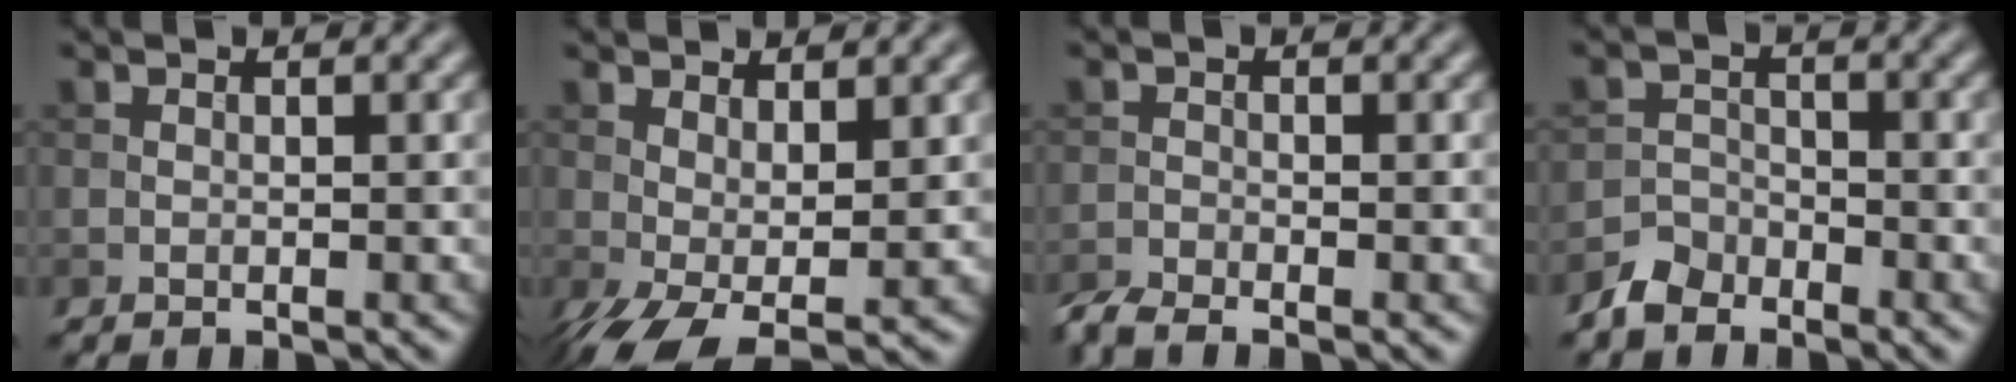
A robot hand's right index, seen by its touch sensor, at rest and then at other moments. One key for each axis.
{"total": 5.3, "fx": -0.3, "fy": 2.4, "fz": 4.7, "tx": -0.102, "ty": -0.008, "tz": -0.001}
{"total": 2.6, "fx": -2.3, "fy": 0.4, "fz": 1.1, "tx": -0.026, "ty": -0.009, "tz": -0.054}
{"total": 2.6, "fx": -2.2, "fy": 1.4, "fz": 0.4, "tx": -0.003, "ty": 0.008, "tz": -0.048}